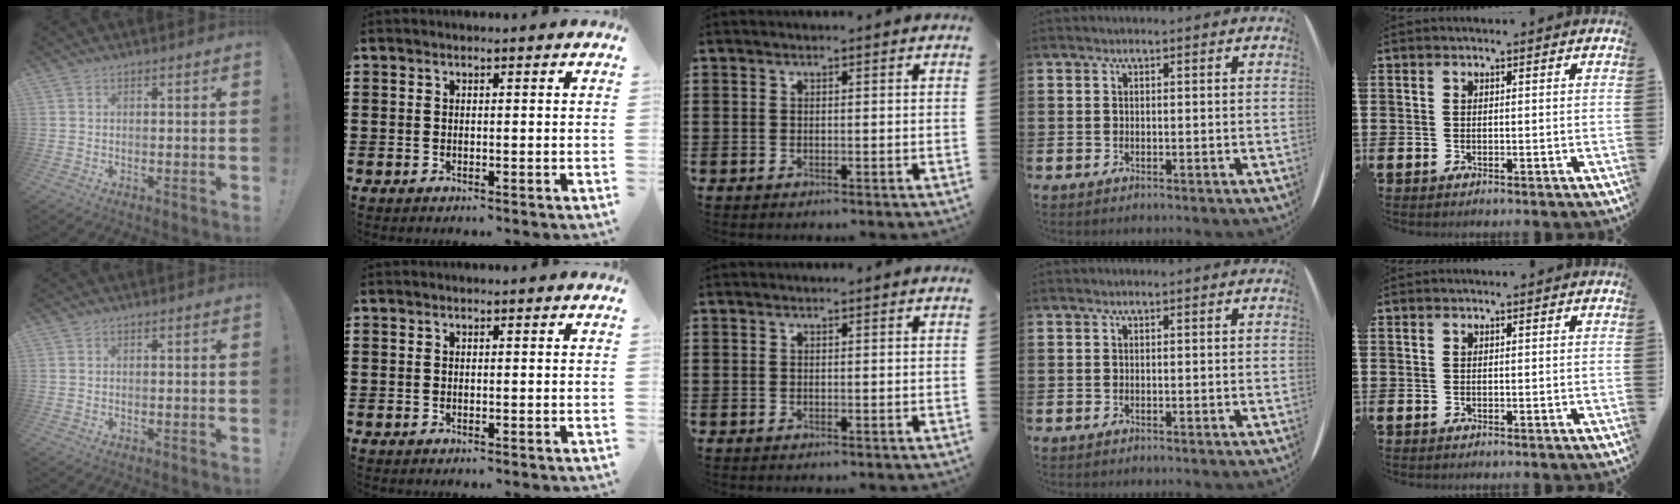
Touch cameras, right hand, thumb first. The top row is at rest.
{}